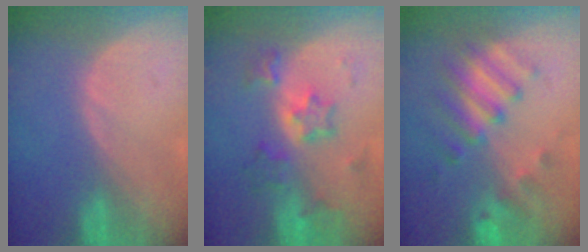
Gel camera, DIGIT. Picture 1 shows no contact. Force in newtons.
{"total": 6.7, "press": 6.6, "slide": 1.1}
{"total": 7.5, "press": 7.4, "slide": 1.1}